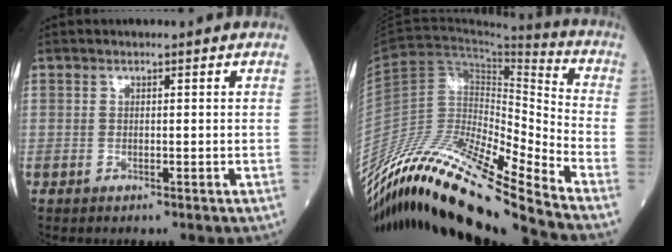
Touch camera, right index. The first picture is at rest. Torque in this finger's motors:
{"motor_torque": [-1.07, -0.85, -0.70, -0.21]}